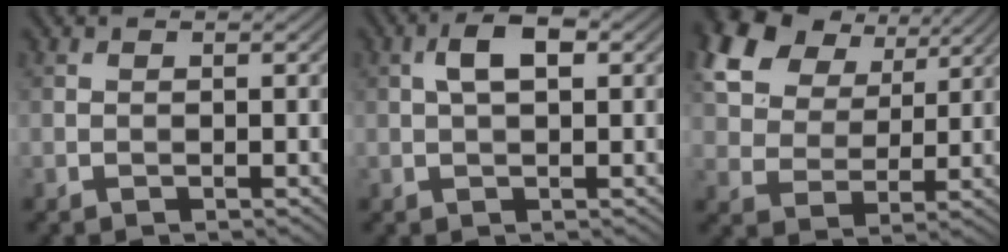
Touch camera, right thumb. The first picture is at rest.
{"total": 4.2, "force": [1.0, 1.8, 3.6], "torque": [-0.071, 0.010, 0.014]}
{"total": 16.4, "force": [8.8, 10.7, 8.8], "torque": [-0.242, 0.040, 0.188]}